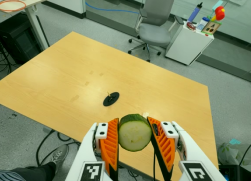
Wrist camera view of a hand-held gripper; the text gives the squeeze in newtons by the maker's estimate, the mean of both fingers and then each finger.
{"total": 9.5, "left": 8.4, "right": 10.6}